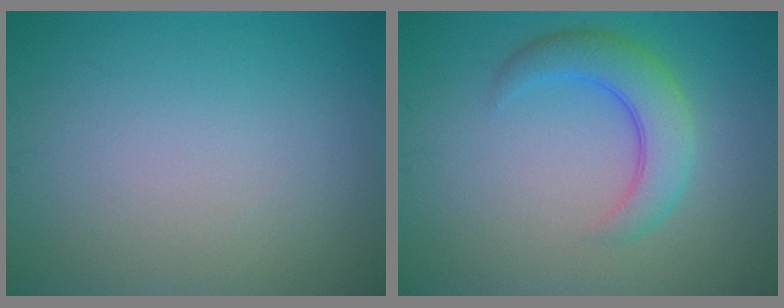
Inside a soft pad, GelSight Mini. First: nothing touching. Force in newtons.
{"total": 4.4, "press": 4.4, "slide": 0.3}